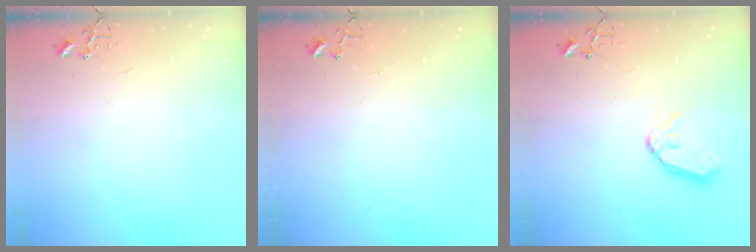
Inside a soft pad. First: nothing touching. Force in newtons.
{"total": 3.6, "press": 3.6, "slide": 0.4}
{"total": 11.3, "press": 11.2, "slide": 1.5}